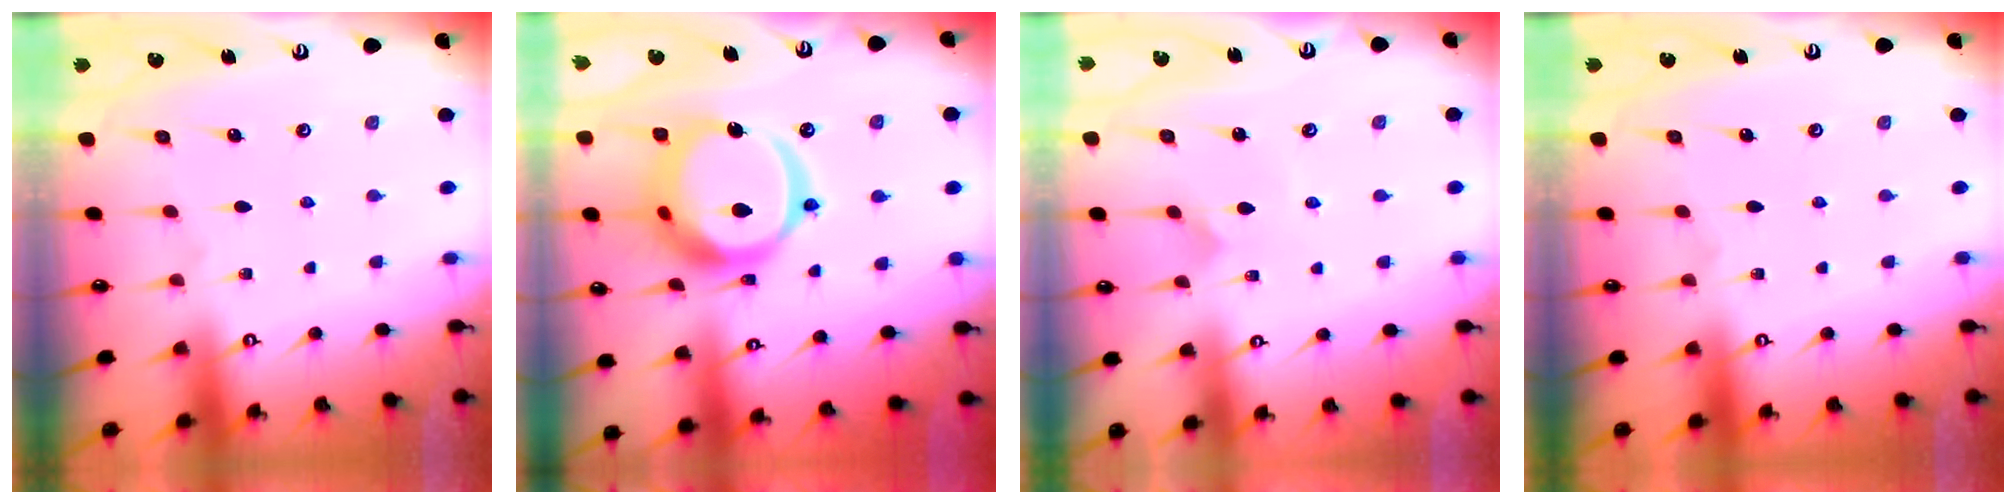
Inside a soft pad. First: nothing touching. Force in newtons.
{"total": 23.1, "press": 23.0, "slide": 2.4}
{"total": 2.0, "press": 2.0, "slide": 0.1}
{"total": 0.0}